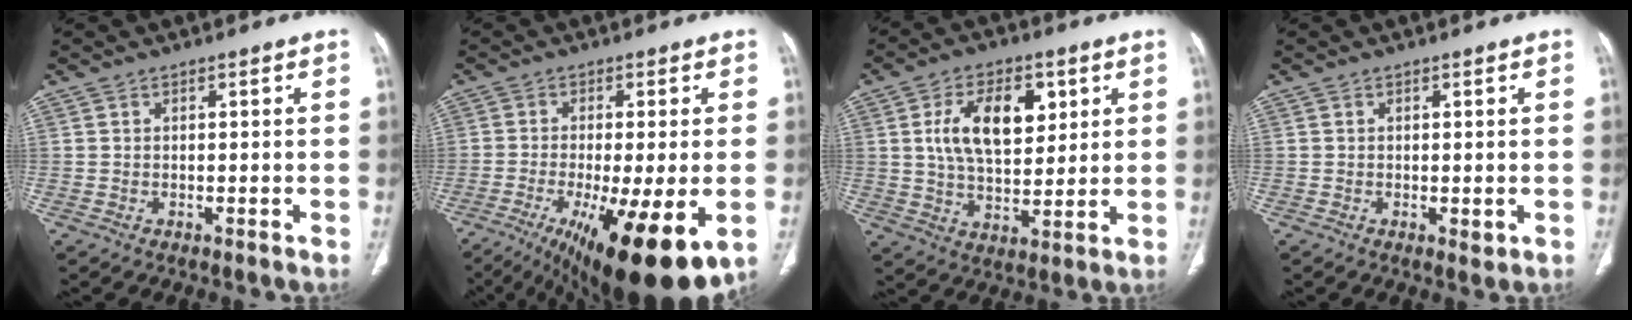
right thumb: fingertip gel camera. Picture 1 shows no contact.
{"total": 18.2, "force": [-6.8, 4.5, 16.3], "torque": [-0.235, -0.029, -0.095]}
{"total": 13.7, "force": [4.1, 7.7, 10.6], "torque": [-0.155, -0.012, 0.076]}
{"total": 1.1, "force": [-0.1, 0.5, 0.9], "torque": [-0.012, -0.005, -0.001]}